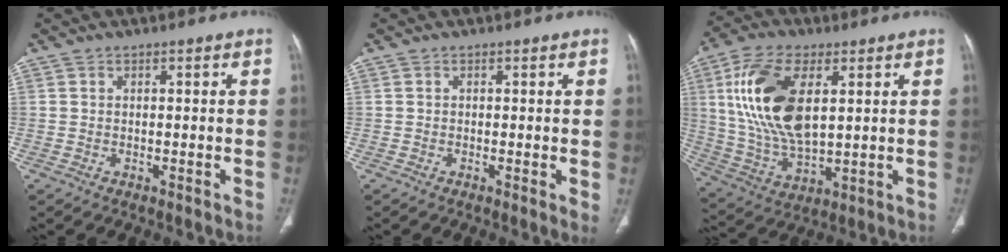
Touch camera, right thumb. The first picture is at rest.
{"total": 1.2, "force": [0.0, 0.2, 1.2], "torque": [-0.020, -0.005, -0.003]}
{"total": 18.7, "force": [4.6, 9.4, 15.5], "torque": [-0.303, -0.013, 0.093]}